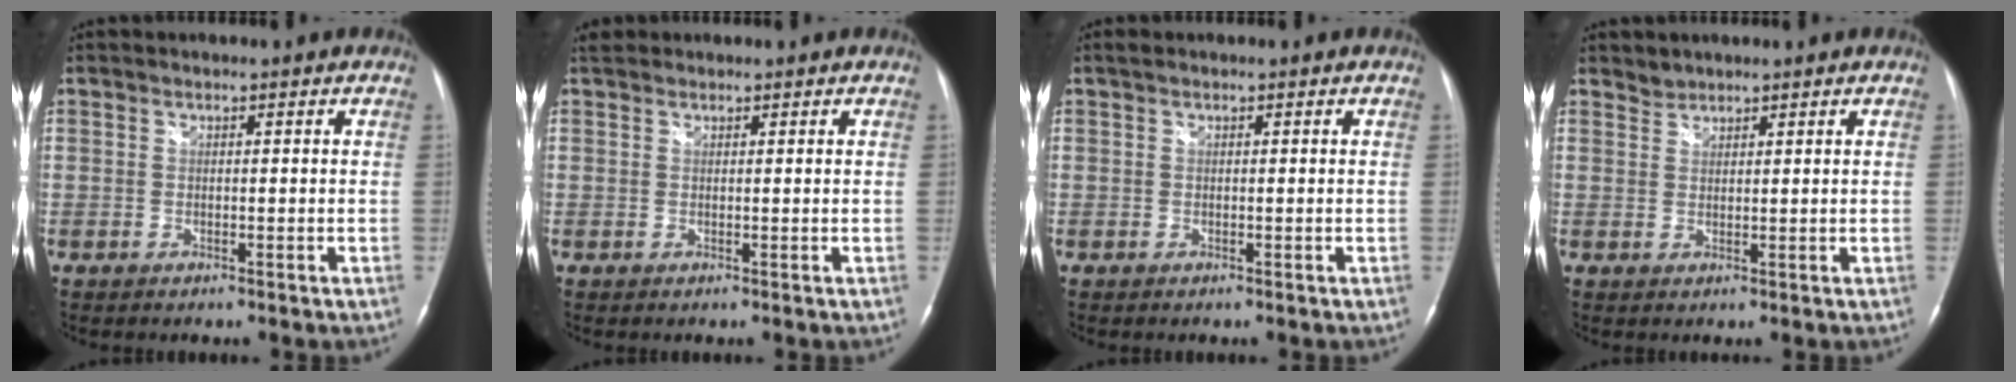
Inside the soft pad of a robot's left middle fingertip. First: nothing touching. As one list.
[{"total": 1.5, "force": [1.3, 0.8, 0.2], "torque": [-0.008, 0.020, 0.021]}, {"total": 0.6, "force": [0.4, 0.2, 0.3], "torque": [-0.012, 0.012, 0.007]}, {"total": 1.5, "force": [1.4, 0.4, -0.3], "torque": [0.008, 0.003, 0.026]}]